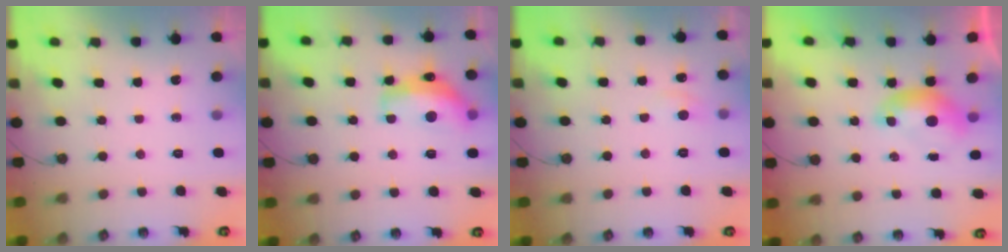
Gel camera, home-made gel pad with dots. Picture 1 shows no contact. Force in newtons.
{"total": 9.1, "press": 9.1, "slide": 0.7}
{"total": 0.6, "press": 0.3, "slide": 0.6}
{"total": 0.0}